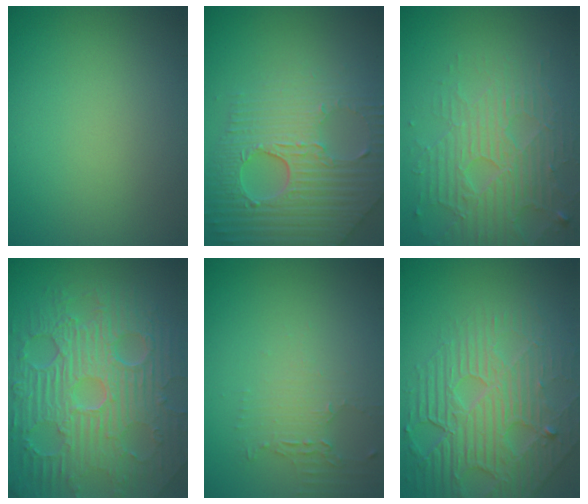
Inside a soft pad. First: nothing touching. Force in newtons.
{"total": 8.5, "press": 5.8, "slide": 6.2}
{"total": 4.2, "press": 4.2, "slide": 0.7}
{"total": 11.6, "press": 7.5, "slide": 8.9}
{"total": 2.3, "press": 1.7, "slide": 1.5}
{"total": 6.7, "press": 5.3, "slide": 4.1}